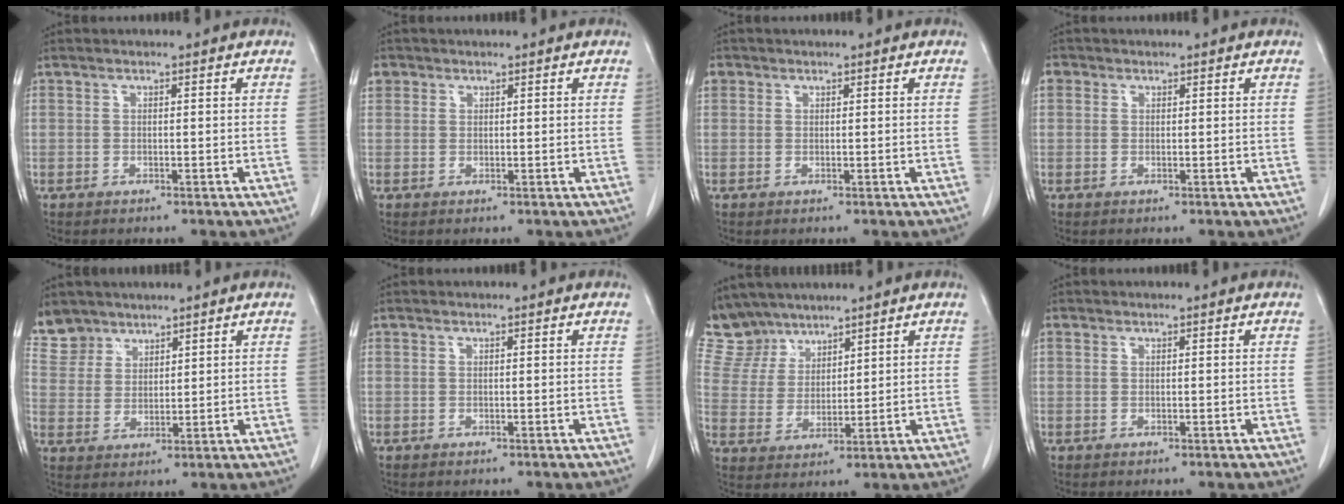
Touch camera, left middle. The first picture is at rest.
{"total": 2.4, "force": [1.2, 2.0, 0.4], "torque": [-0.003, 0.013, 0.023]}
{"total": 1.8, "force": [0.8, 1.5, 0.3], "torque": [-0.003, 0.014, 0.015]}
{"total": 1.7, "force": [0.8, 1.5, 0.4], "torque": [-0.004, 0.012, 0.011]}
{"total": 6.3, "force": [5.2, 3.5, 0.2], "torque": [-0.002, 0.003, 0.111]}
{"total": 0.0}
{"total": 8.5, "force": [7.5, 4.0, 0.3], "torque": [-0.011, 0.009, 0.160]}
{"total": 0.6, "force": [0.3, 0.5, 0.1], "torque": [-0.001, 0.009, 0.006]}